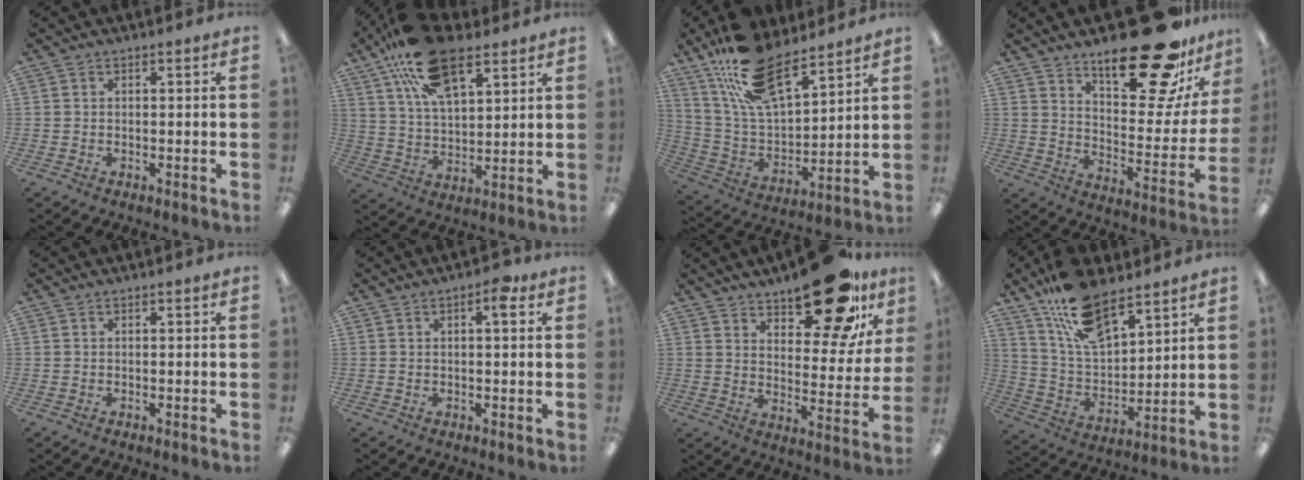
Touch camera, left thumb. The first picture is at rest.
{"total": 19.4, "force": [11.6, 9.3, 12.6], "torque": [-0.224, -0.037, 0.205]}
{"total": 19.7, "force": [14.3, 8.0, 11.1], "torque": [-0.217, -0.069, 0.257]}
{"total": 25.2, "force": [18.1, 8.9, 15.2], "torque": [-0.202, -0.122, 0.295]}
{"total": 0.0}
{"total": 4.1, "force": [1.7, 1.4, 3.4], "torque": [-0.040, -0.006, 0.020]}
{"total": 20.2, "force": [14.1, 8.3, 11.8], "torque": [-0.156, -0.087, 0.233]}
{"total": 17.2, "force": [12.1, 7.2, 9.9], "torque": [-0.188, -0.056, 0.218]}